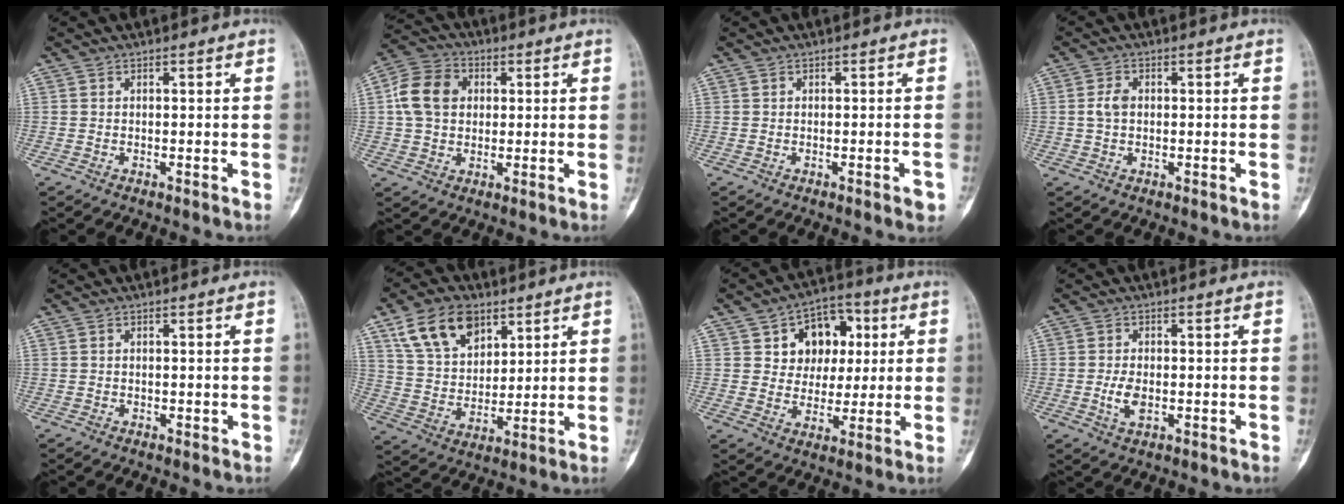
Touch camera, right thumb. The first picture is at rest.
{"total": 10.0, "force": [1.5, 8.0, 5.9], "torque": [-0.097, 0.015, 0.019]}
{"total": 1.8, "force": [-0.9, 0.5, 1.5], "torque": [-0.018, 0.003, -0.010]}
{"total": 2.8, "force": [0.2, 1.9, 2.0], "torque": [-0.042, 0.005, 0.000]}
{"total": 0.0}
{"total": 13.6, "force": [7.6, 8.4, 7.5], "torque": [-0.109, -0.025, 0.147]}
{"total": 12.2, "force": [3.7, 9.4, 6.7], "torque": [-0.046, 0.000, 0.058]}
{"total": 3.7, "force": [-0.6, 2.1, 2.9], "torque": [-0.057, -0.003, -0.009]}